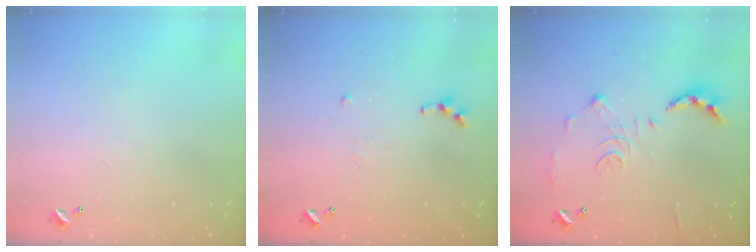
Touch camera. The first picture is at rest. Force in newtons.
{"total": 7.2, "press": 7.1, "slide": 0.7}
{"total": 10.7, "press": 10.6, "slide": 0.5}